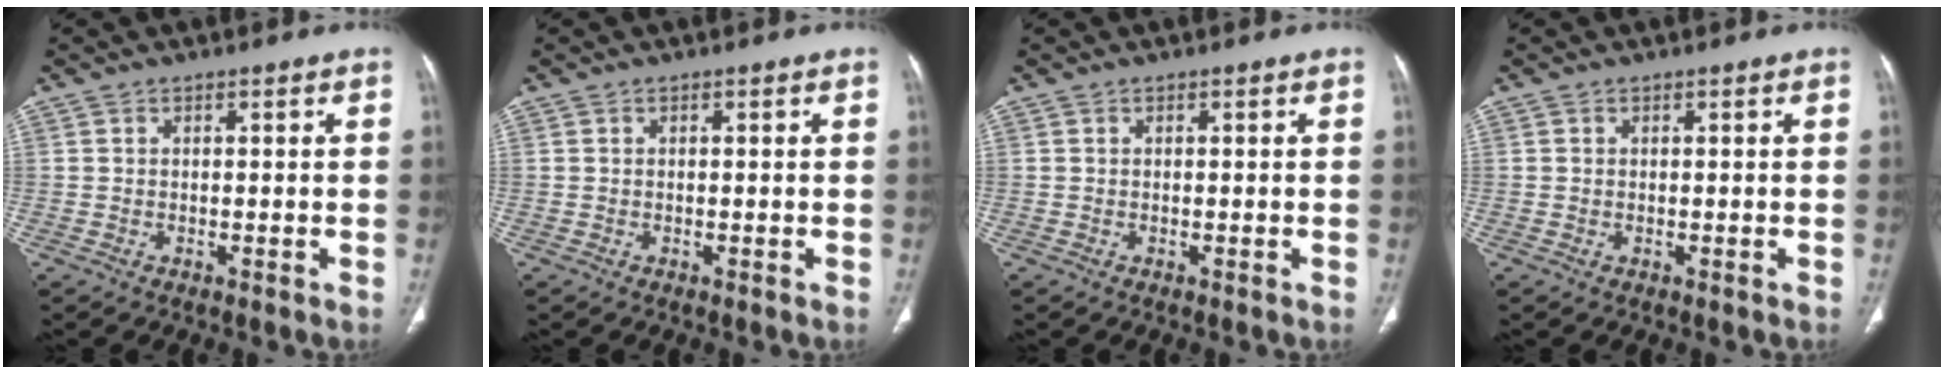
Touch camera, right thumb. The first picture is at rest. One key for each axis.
{"total": 0.0}
{"total": 0.0}
{"total": 0.0}